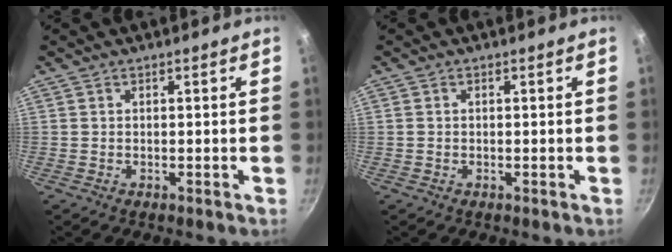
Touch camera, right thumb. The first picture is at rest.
{"total": 0.9, "force": [-0.1, 0.6, 0.6], "torque": [-0.015, 0.004, -0.002]}